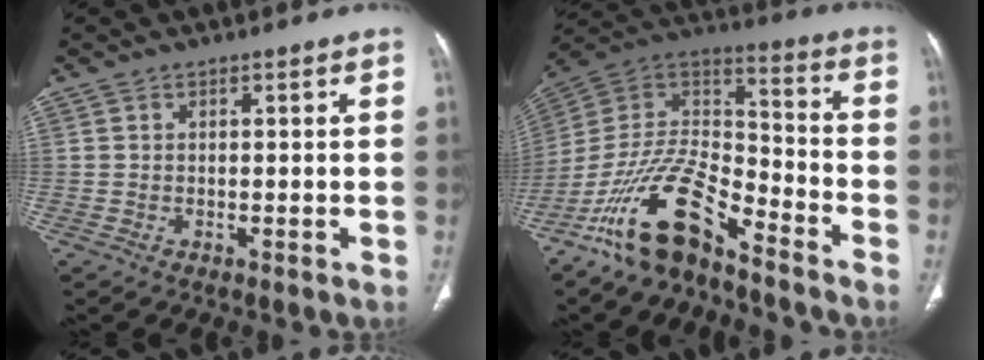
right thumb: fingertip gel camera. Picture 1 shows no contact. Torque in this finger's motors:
{"motor_torque": [2.71, 0.18, 1.84, -0.93, 0.48]}